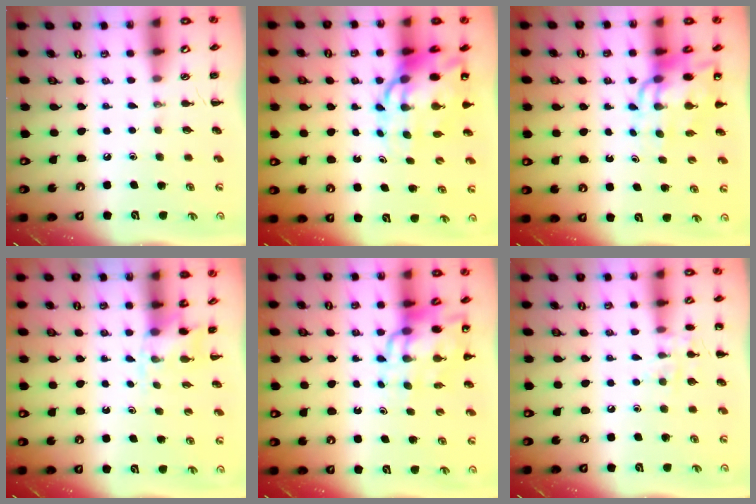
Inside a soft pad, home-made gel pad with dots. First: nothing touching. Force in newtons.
{"total": 13.6, "press": 13.0, "slide": 3.7}
{"total": 11.7, "press": 11.1, "slide": 3.6}
{"total": 2.9, "press": 2.7, "slide": 1.2}
{"total": 14.0, "press": 13.4, "slide": 3.8}
{"total": 7.7, "press": 7.5, "slide": 1.5}